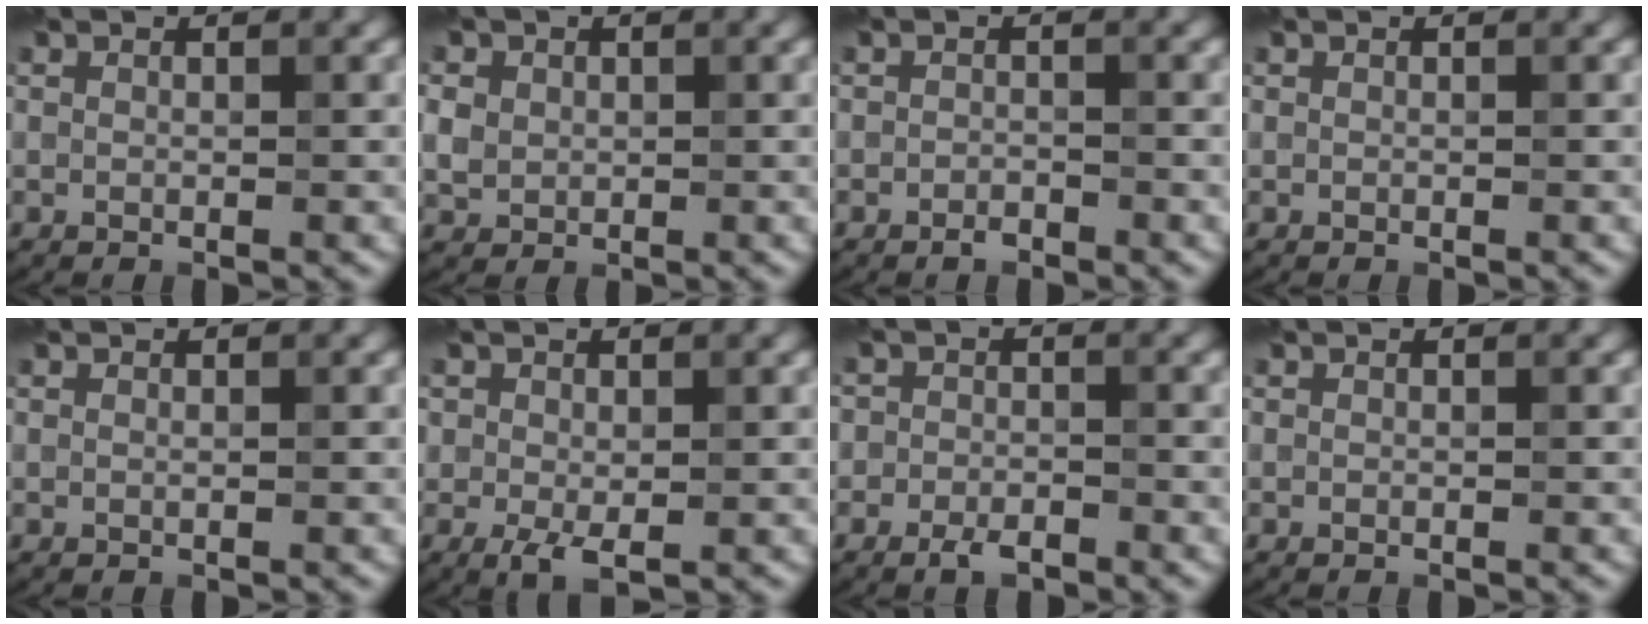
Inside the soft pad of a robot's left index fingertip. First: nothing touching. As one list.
[{"total": 2.3, "force": [0.5, 2.0, 0.8], "torque": [-0.022, 0.004, 0.015]}, {"total": 1.0, "force": [-0.7, 0.5, 0.5], "torque": [-0.007, 0.000, -0.014]}, {"total": 0.0}, {"total": 0.0}, {"total": 2.2, "force": [-0.3, 1.5, 1.7], "torque": [-0.033, -0.006, -0.002]}, {"total": 2.4, "force": [-1.5, 1.5, 1.1], "torque": [-0.018, -0.001, -0.033]}, {"total": 0.0}]